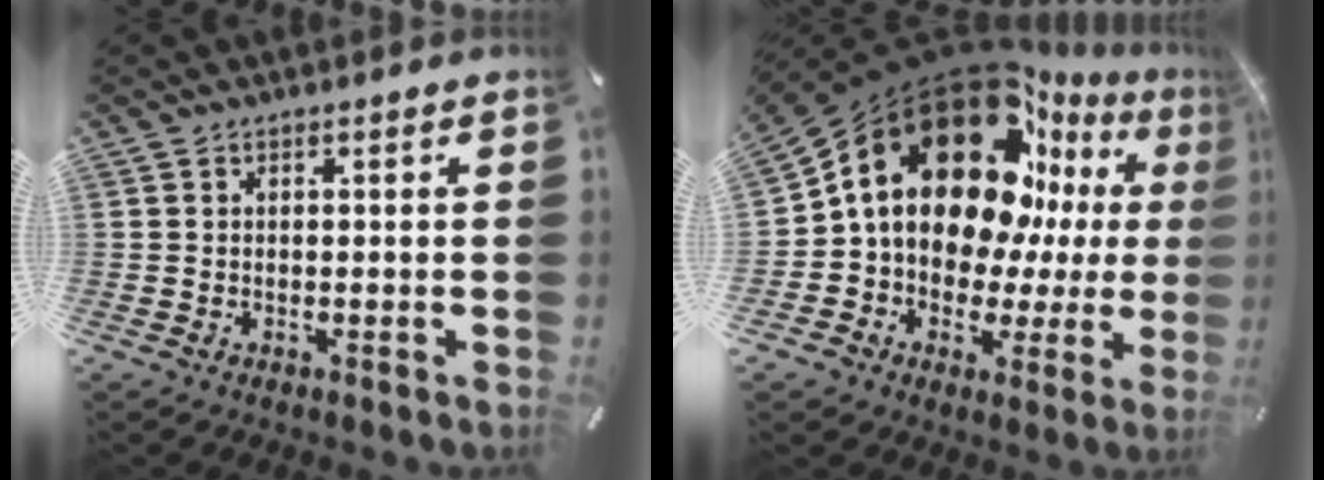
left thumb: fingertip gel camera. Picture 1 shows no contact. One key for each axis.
{"total": 22.5, "fx": 9.5, "fy": 15.3, "fz": 13.6, "tx": -0.242, "ty": -0.078, "tz": 0.174}